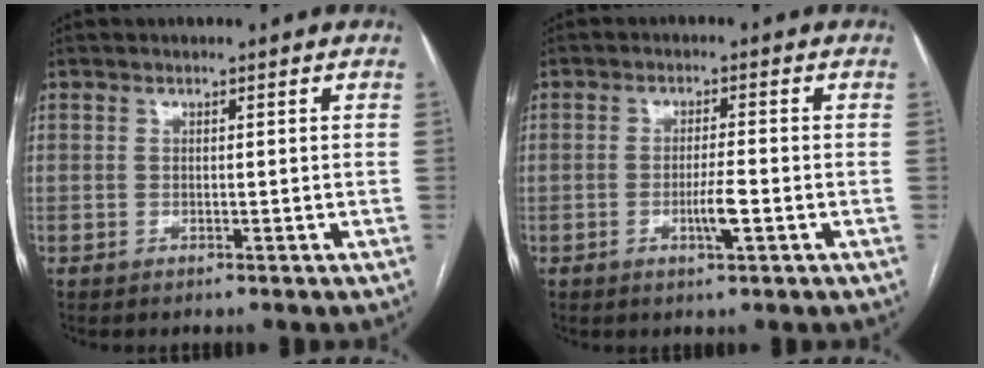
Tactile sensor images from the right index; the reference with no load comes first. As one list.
[{"total": 3.7, "force": [-1.2, 0.2, 3.5], "torque": [-0.065, -0.005, -0.020]}]